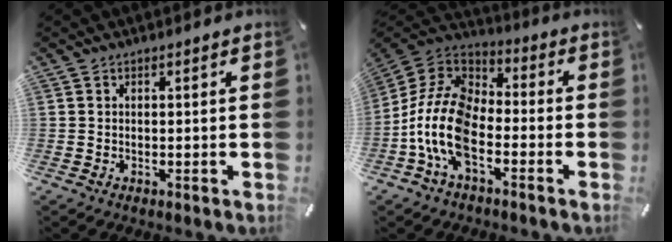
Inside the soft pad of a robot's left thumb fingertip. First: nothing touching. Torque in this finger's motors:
{"motor_torque": [-0.11, 1.60, 1.01, -0.39, 0.68]}